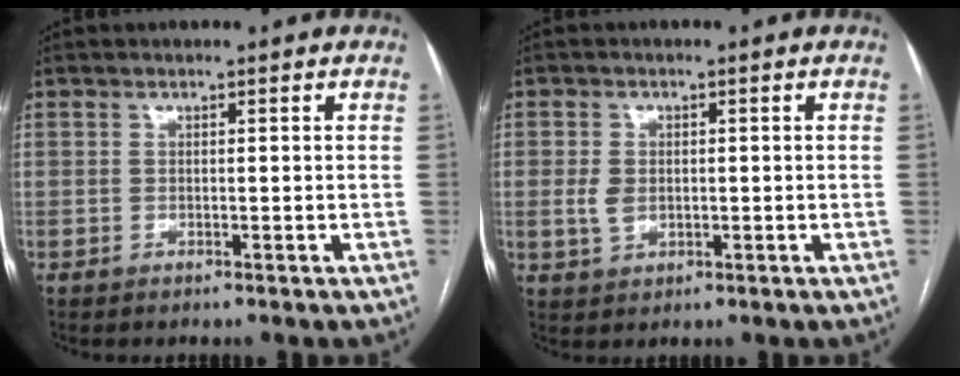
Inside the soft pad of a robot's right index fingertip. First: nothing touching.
{"total": 3.5, "force": [0.0, 2.5, 2.4], "torque": [-0.051, 0.004, 0.006]}